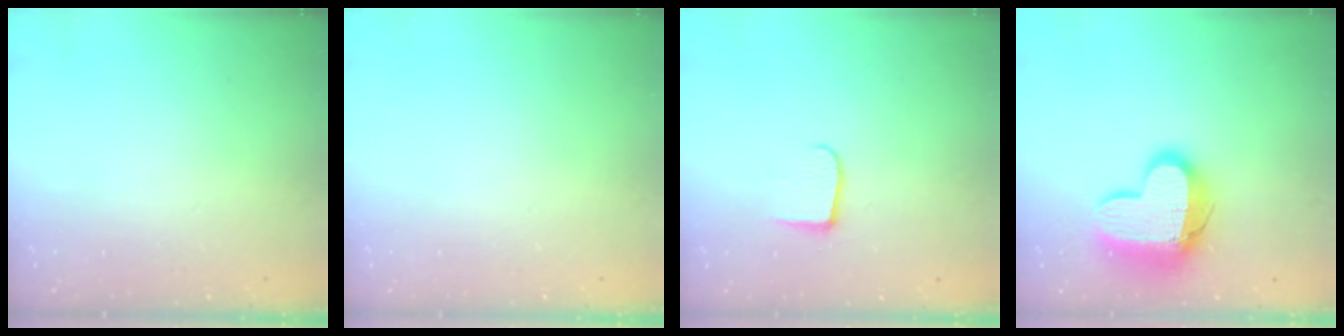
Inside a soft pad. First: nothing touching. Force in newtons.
{"total": 0.0}
{"total": 7.4, "press": 7.4, "slide": 0.6}
{"total": 15.2, "press": 15.2, "slide": 1.4}